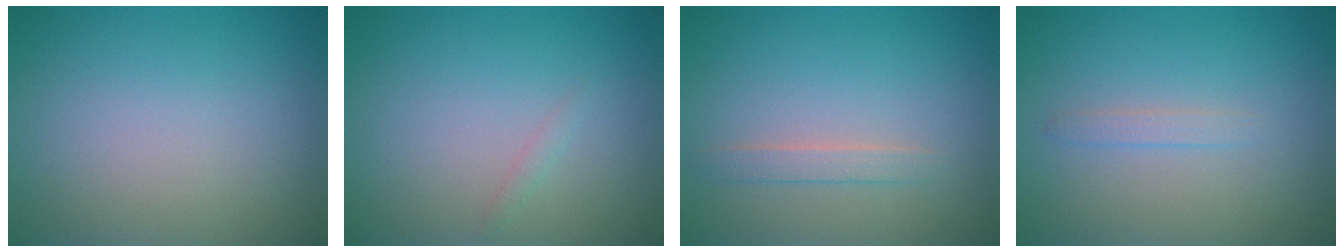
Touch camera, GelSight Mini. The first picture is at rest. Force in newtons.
{"total": 0.7, "press": 0.7, "slide": 0.0}
{"total": 1.3, "press": 1.3, "slide": 0.1}
{"total": 0.9, "press": 0.9, "slide": 0.1}